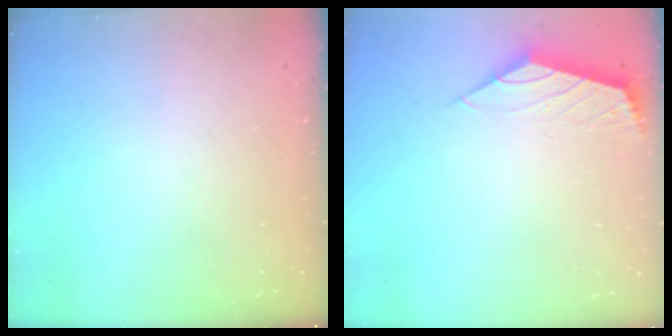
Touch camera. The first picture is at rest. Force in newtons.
{"total": 2.1, "press": 2.0, "slide": 0.6}